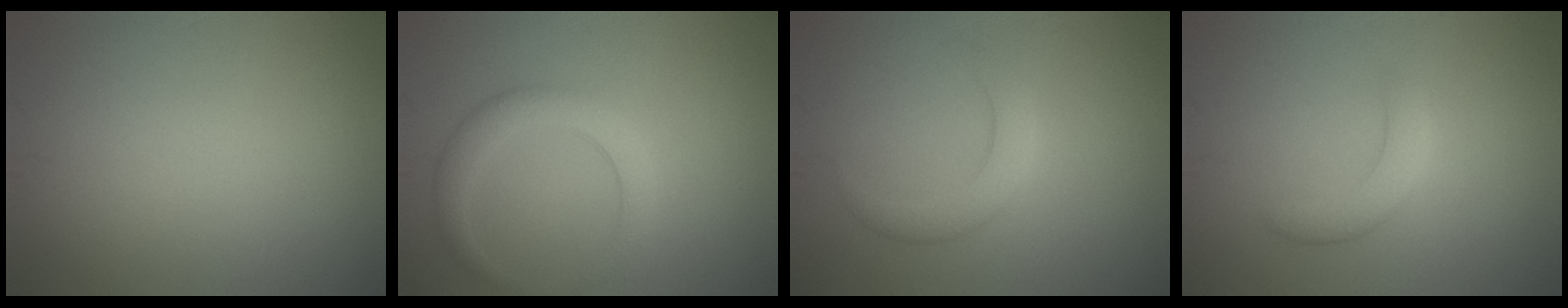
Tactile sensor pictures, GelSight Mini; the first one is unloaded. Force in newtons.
{"total": 3.1, "press": 3.1, "slide": 0.2}
{"total": 2.7, "press": 2.7, "slide": 0.1}
{"total": 2.6, "press": 2.6, "slide": 0.1}